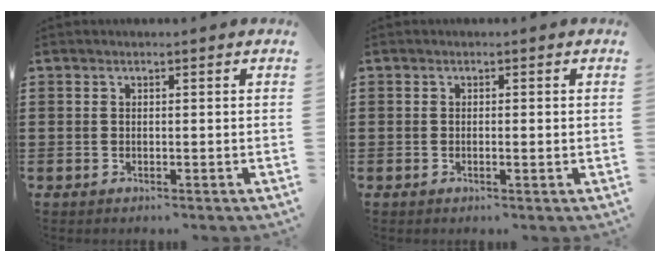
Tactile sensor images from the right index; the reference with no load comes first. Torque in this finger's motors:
{"motor_torque": [-0.38, 0.46, 0.00, 0.00]}